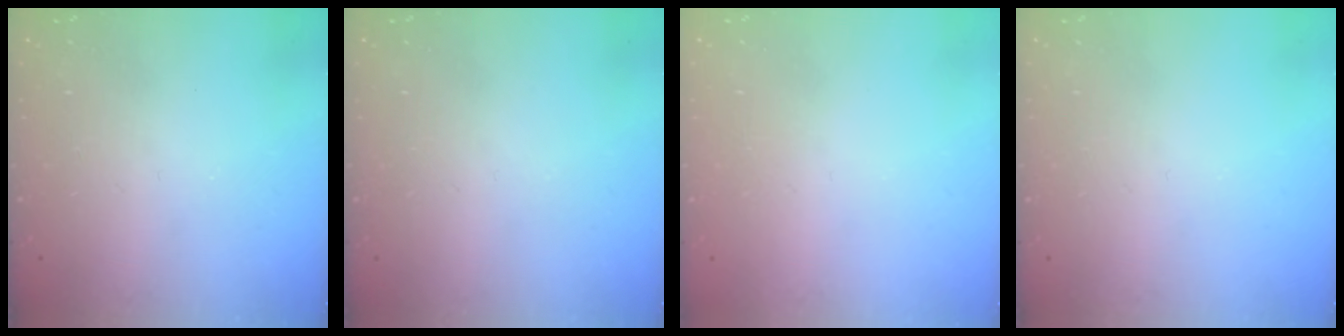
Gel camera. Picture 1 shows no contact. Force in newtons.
{"total": 0.0}
{"total": 0.7, "press": 0.7, "slide": 0.3}
{"total": 0.0}